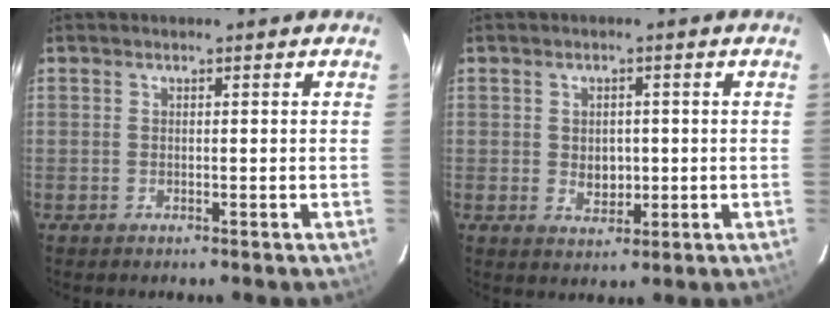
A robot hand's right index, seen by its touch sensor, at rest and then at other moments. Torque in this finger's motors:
{"motor_torque": [0.16, 0.11, 0.07, 0.01]}